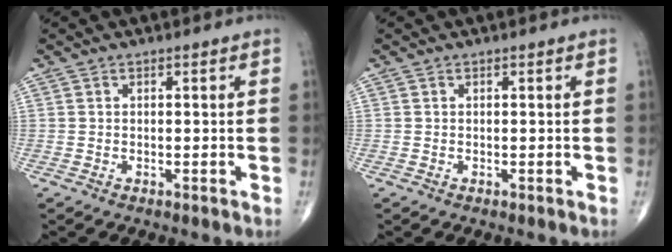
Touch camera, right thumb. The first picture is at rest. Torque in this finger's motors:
{"motor_torque": [0.00, 0.00, -0.01, 0.01, 0.00]}